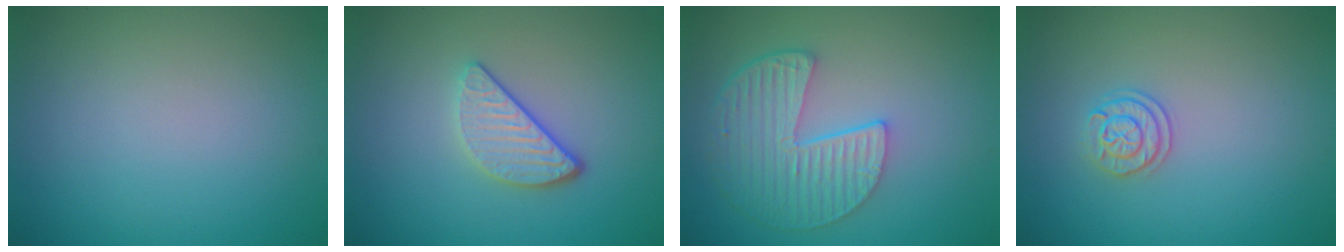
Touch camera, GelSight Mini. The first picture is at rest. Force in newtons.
{"total": 3.3, "press": 2.6, "slide": 2.0}
{"total": 5.8, "press": 4.5, "slide": 3.6}
{"total": 1.9, "press": 1.8, "slide": 0.5}